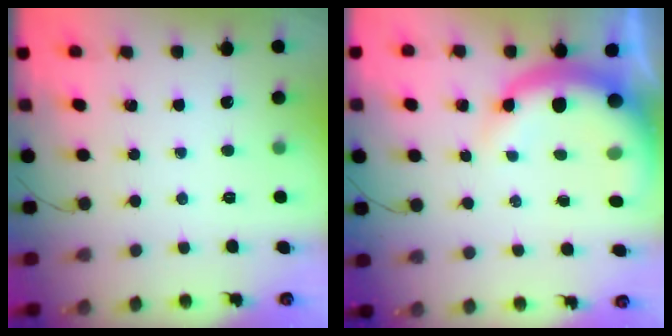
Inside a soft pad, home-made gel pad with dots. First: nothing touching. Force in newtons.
{"total": 12.2, "press": 11.9, "slide": 2.7}